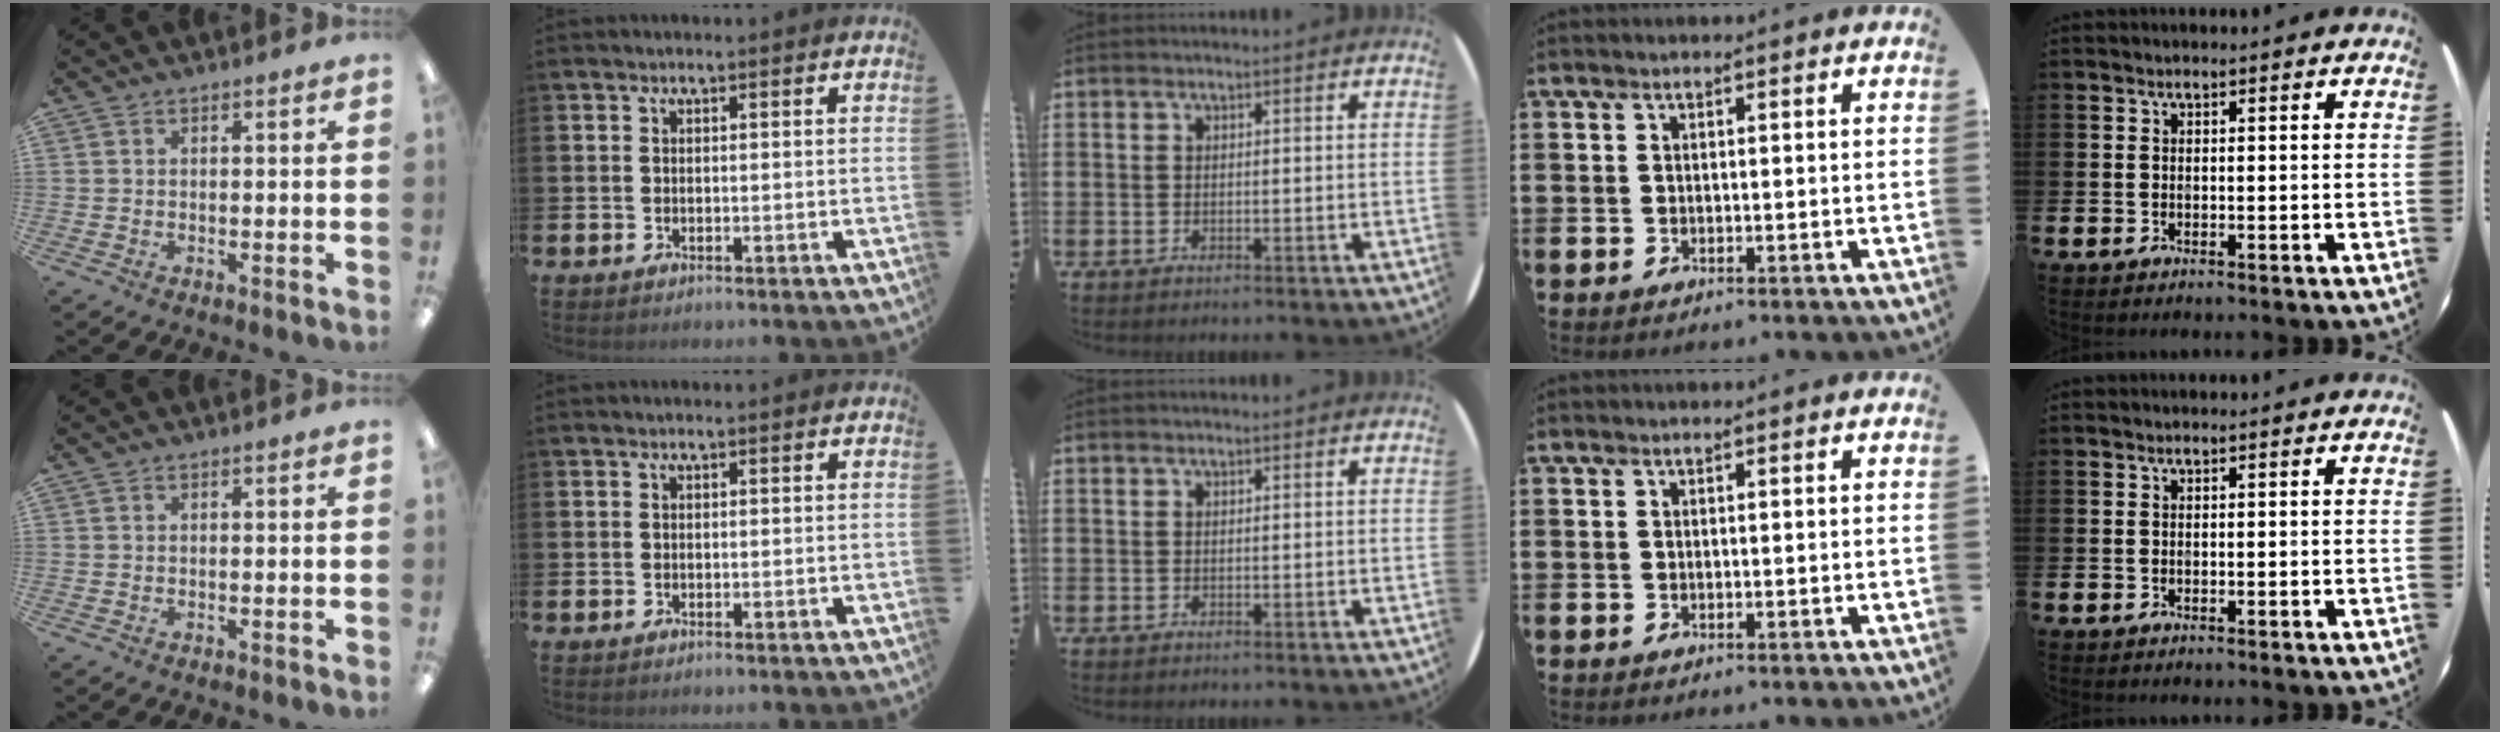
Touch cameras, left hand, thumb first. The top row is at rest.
{}